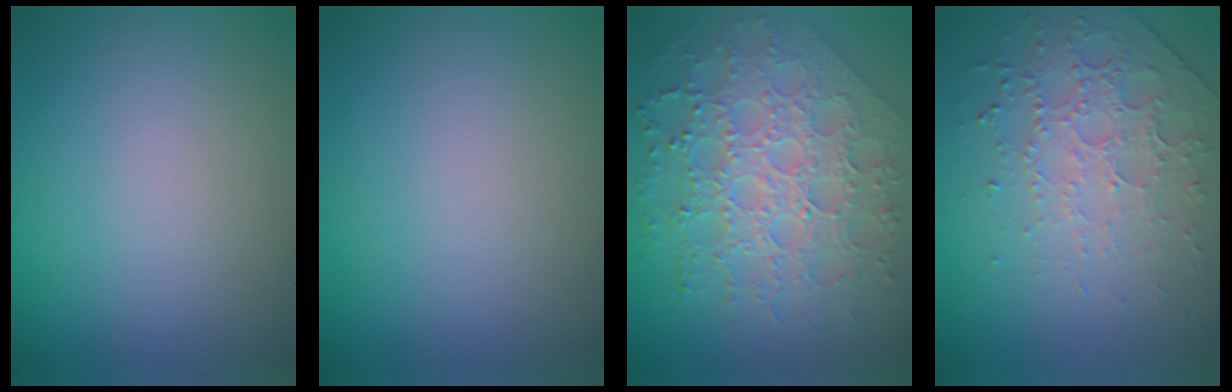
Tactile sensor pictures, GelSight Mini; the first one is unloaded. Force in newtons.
{"total": 0.0}
{"total": 8.8, "press": 6.3, "slide": 6.1}
{"total": 4.5, "press": 3.1, "slide": 3.2}